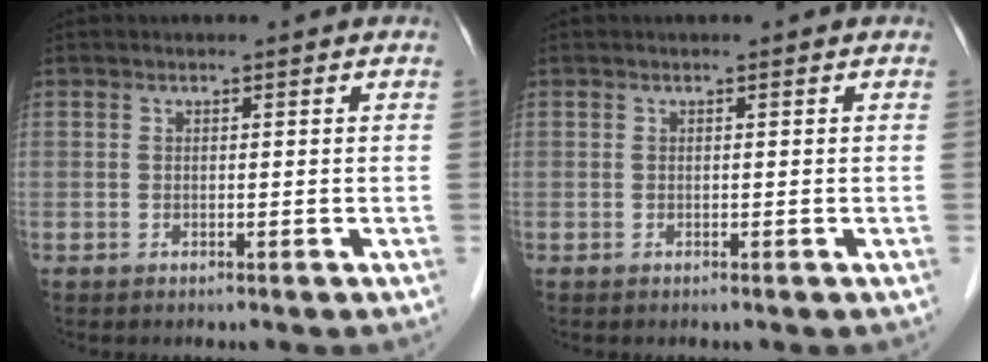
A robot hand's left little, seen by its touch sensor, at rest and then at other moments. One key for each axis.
{"total": 0.0}